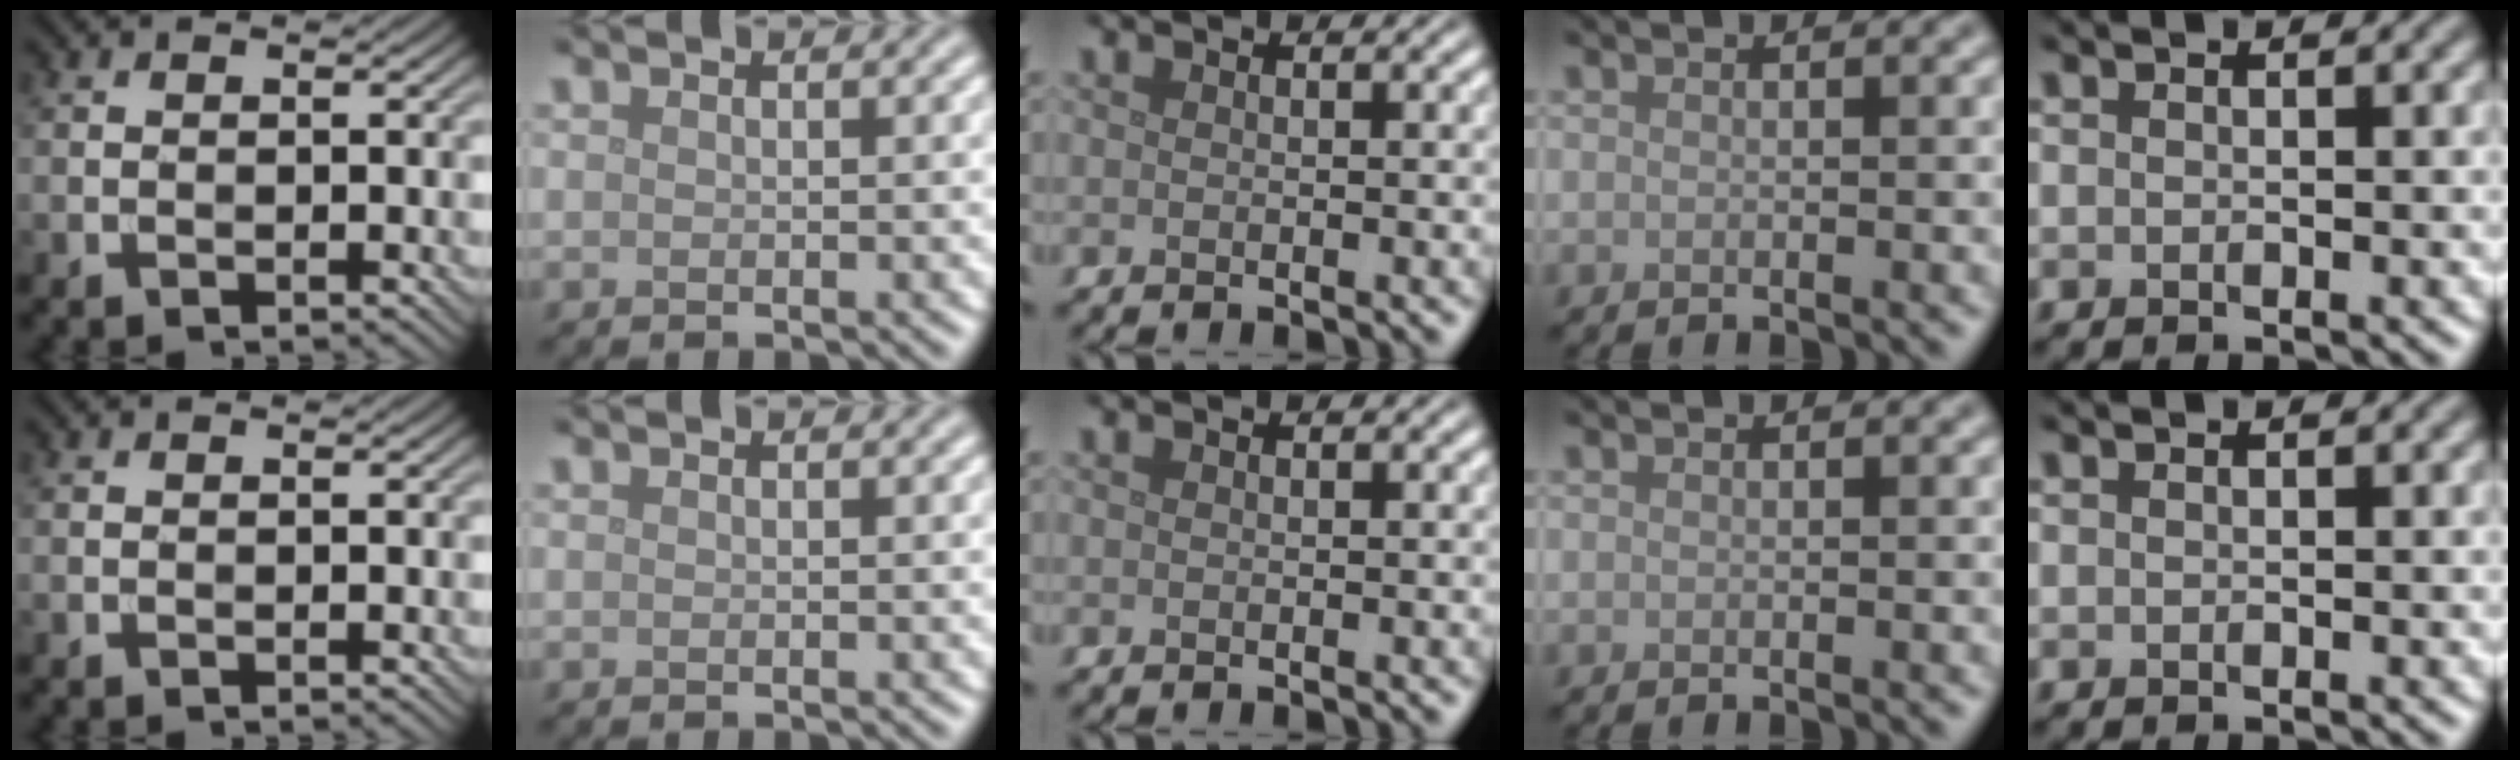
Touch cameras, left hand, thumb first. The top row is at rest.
{}